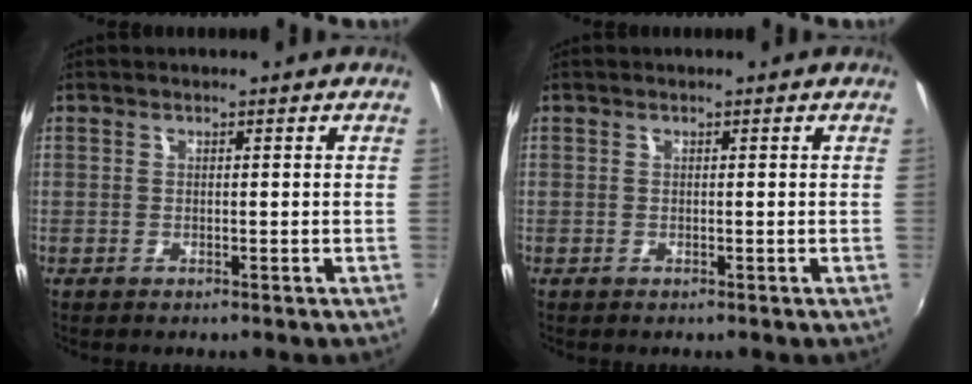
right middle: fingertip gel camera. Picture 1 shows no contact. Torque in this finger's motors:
{"motor_torque": [0.00, 0.00, 0.00, 0.00]}